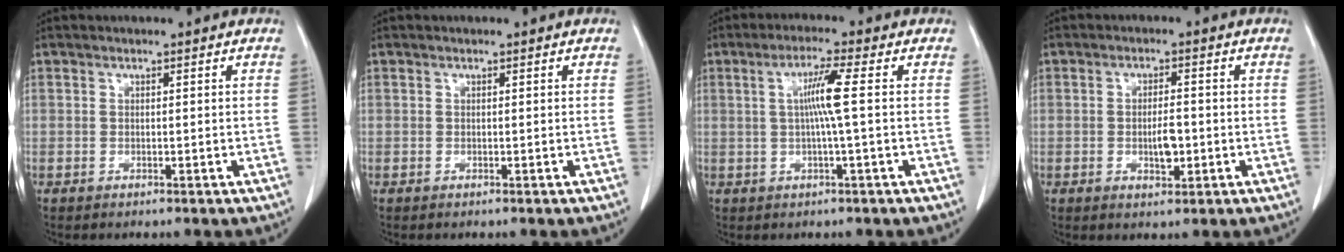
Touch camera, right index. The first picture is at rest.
{"total": 0.0}
{"total": 5.3, "force": [0.5, -0.9, 5.2], "torque": [-0.097, 0.005, 0.012]}
{"total": 3.9, "force": [-0.7, 1.4, 3.6], "torque": [-0.062, -0.001, -0.008]}